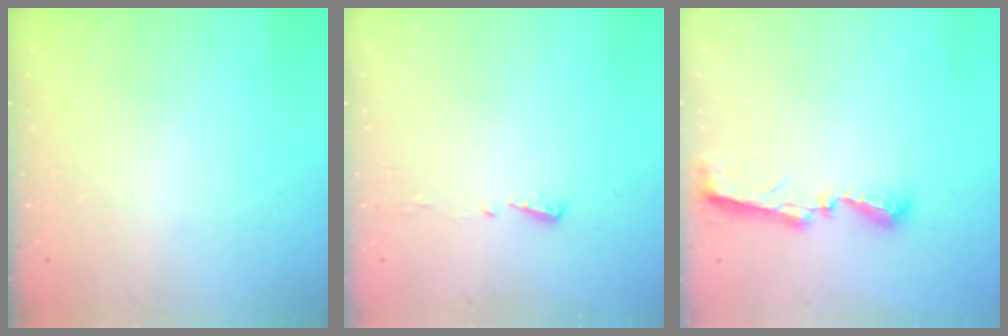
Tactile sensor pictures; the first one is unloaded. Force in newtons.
{"total": 4.0, "press": 3.9, "slide": 0.5}
{"total": 8.0, "press": 8.0, "slide": 0.4}